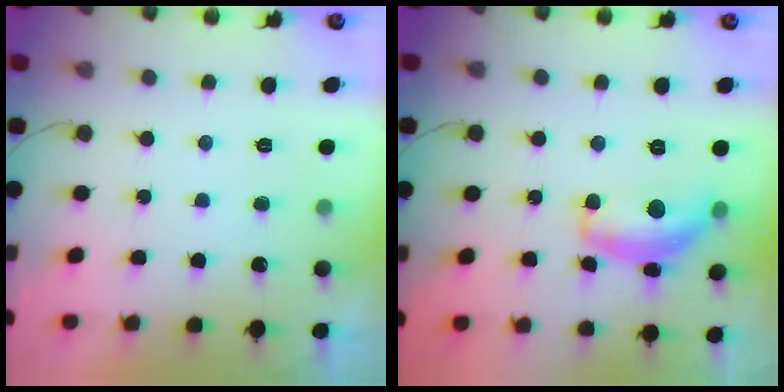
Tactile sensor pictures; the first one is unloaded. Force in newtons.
{"total": 14.0, "press": 13.9, "slide": 1.0}